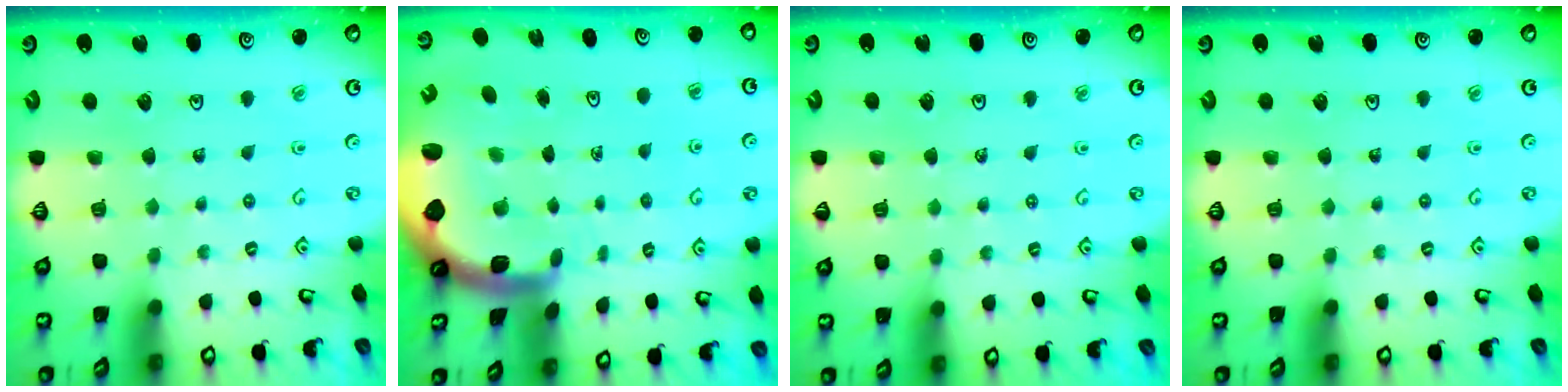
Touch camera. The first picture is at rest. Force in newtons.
{"total": 4.4, "press": 3.9, "slide": 2.1}
{"total": 1.3, "press": 1.3, "slide": 0.2}
{"total": 0.0}